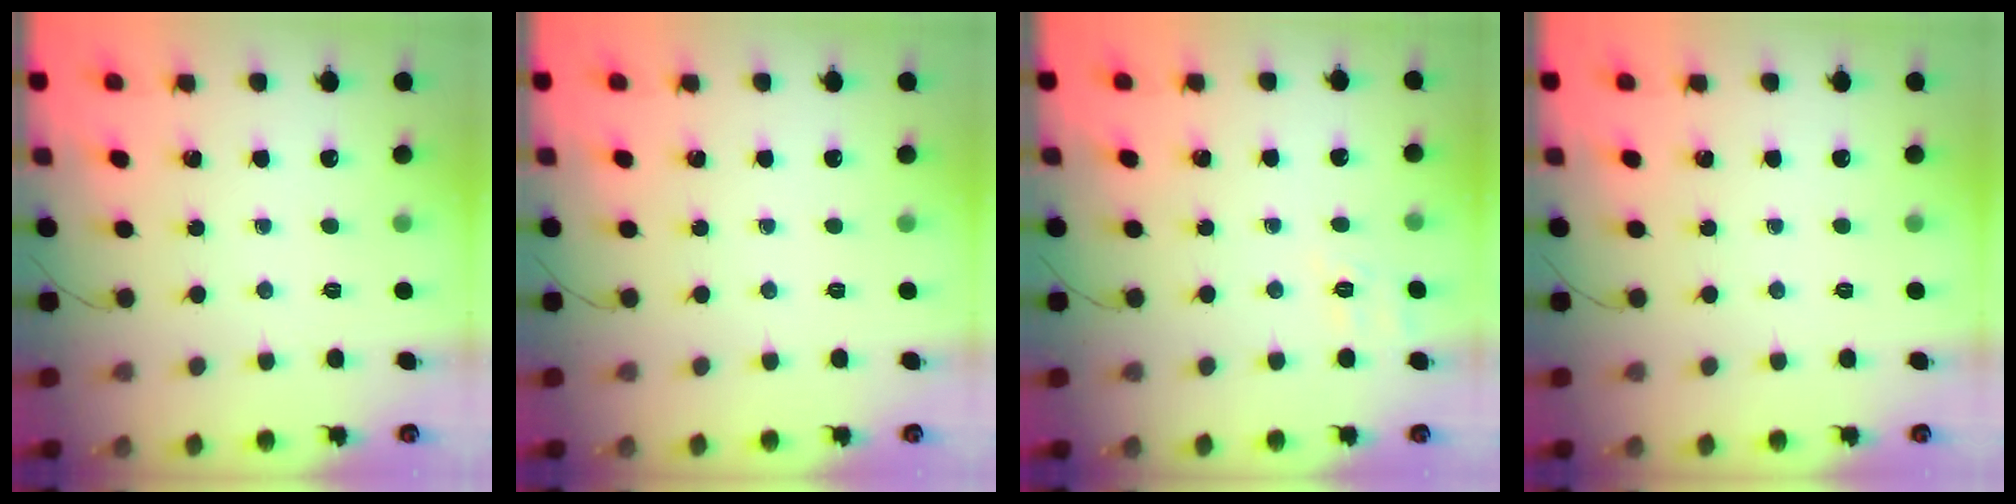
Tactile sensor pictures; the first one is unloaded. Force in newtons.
{"total": 0.0}
{"total": 4.1, "press": 3.6, "slide": 2.0}
{"total": 0.0}